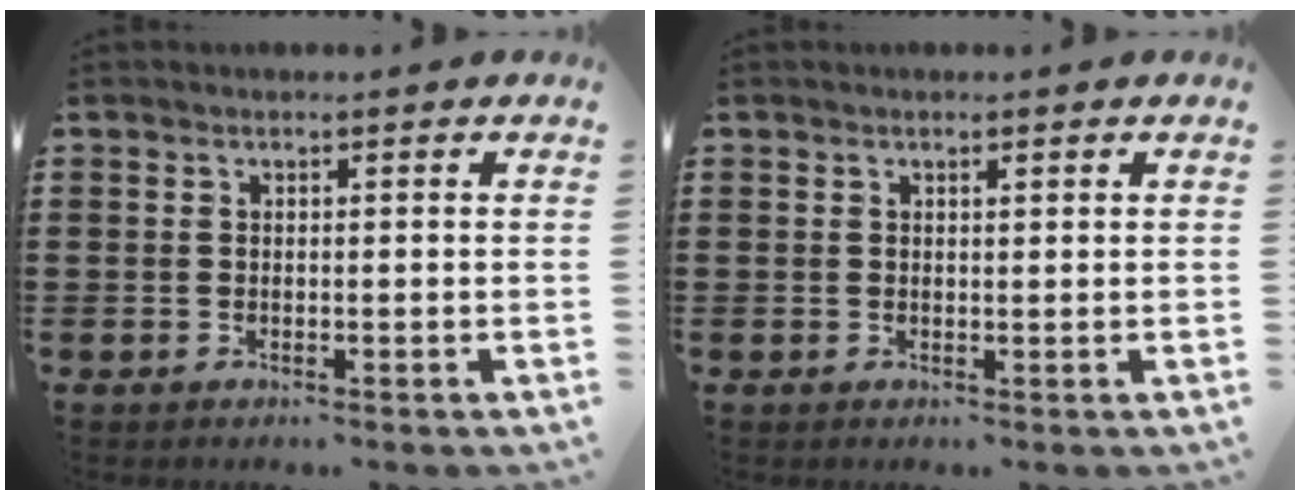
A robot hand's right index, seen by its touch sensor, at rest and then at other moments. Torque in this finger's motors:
{"motor_torque": [-0.19, 0.33, 0.05, -0.01]}